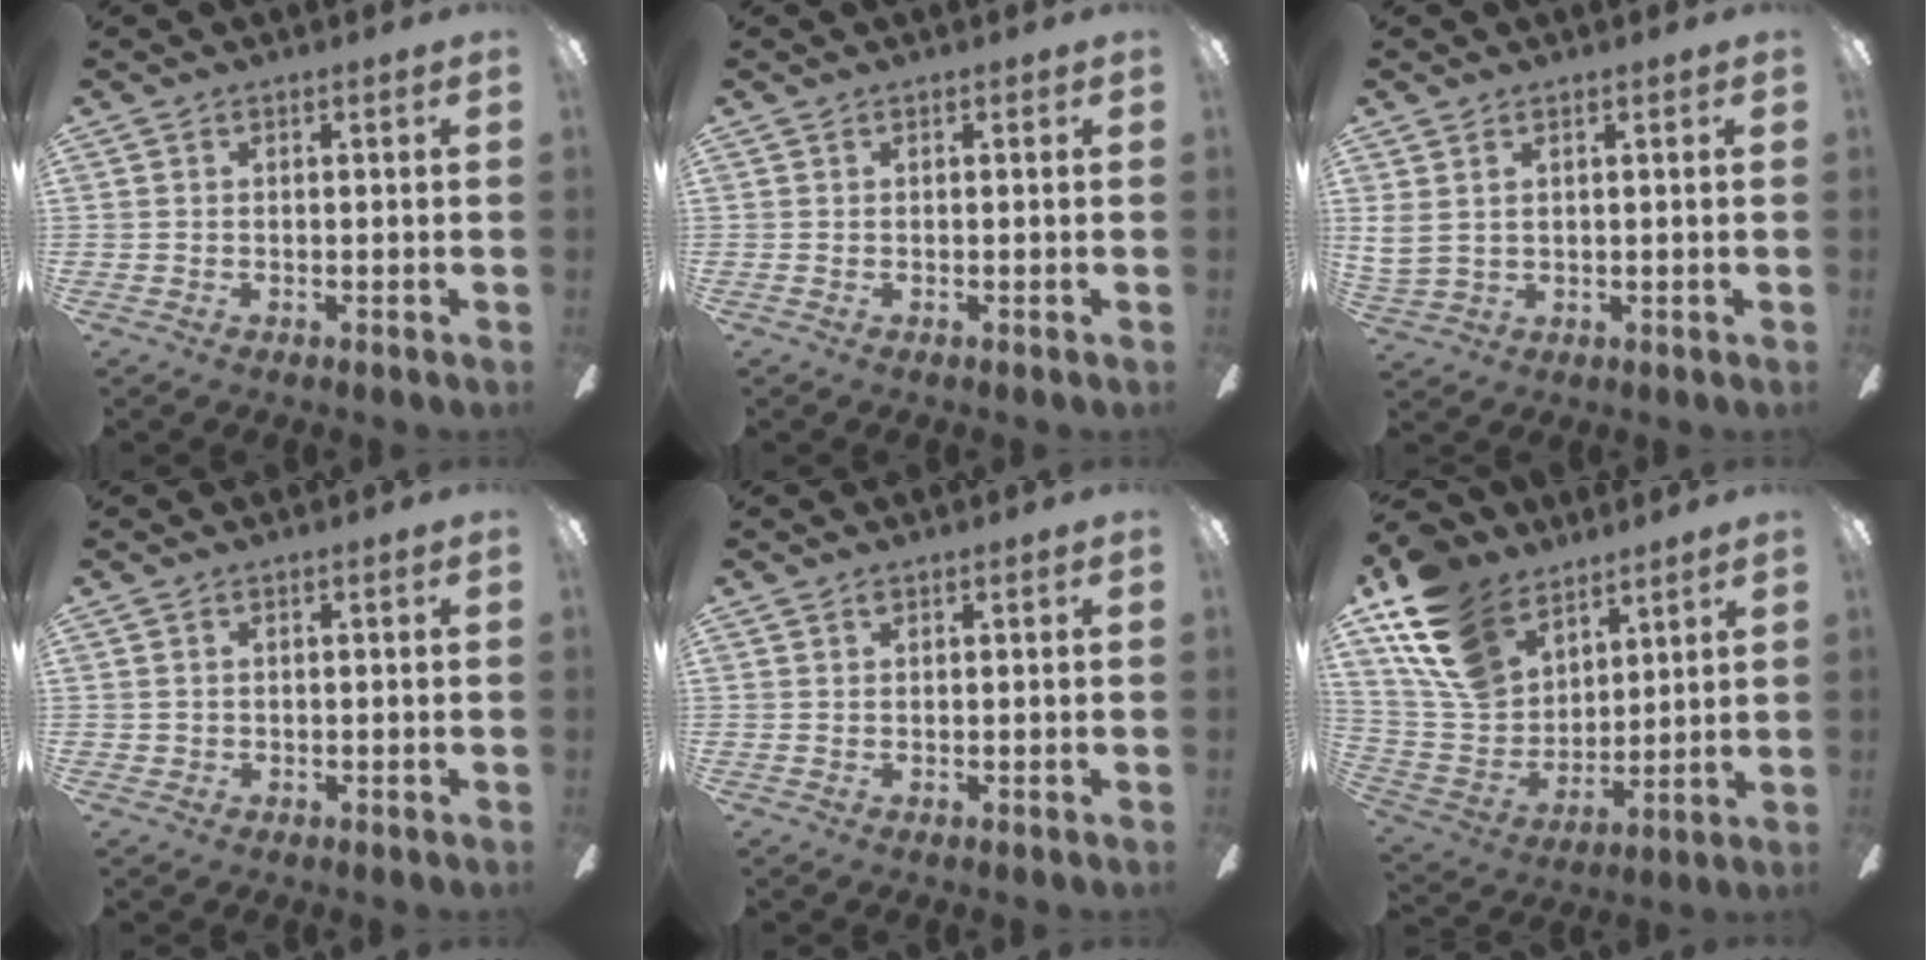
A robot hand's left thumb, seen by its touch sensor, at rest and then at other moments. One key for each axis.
{"total": 0.0}
{"total": 3.9, "fx": 2.0, "fy": 2.6, "fz": 2.1, "tx": -0.046, "ty": 0.002, "tz": 0.040}
{"total": 0.7, "fx": 0.0, "fy": 0.7, "fz": 0.0, "tx": -0.001, "ty": 0.003, "tz": 0.000}
{"total": 0.8, "fx": 0.5, "fy": 0.3, "fz": 0.5, "tx": -0.010, "ty": 0.004, "tz": 0.009}
{"total": 18.0, "fx": 11.8, "fy": 11.2, "fz": 7.9, "tx": -0.192, "ty": -0.046, "tz": 0.230}